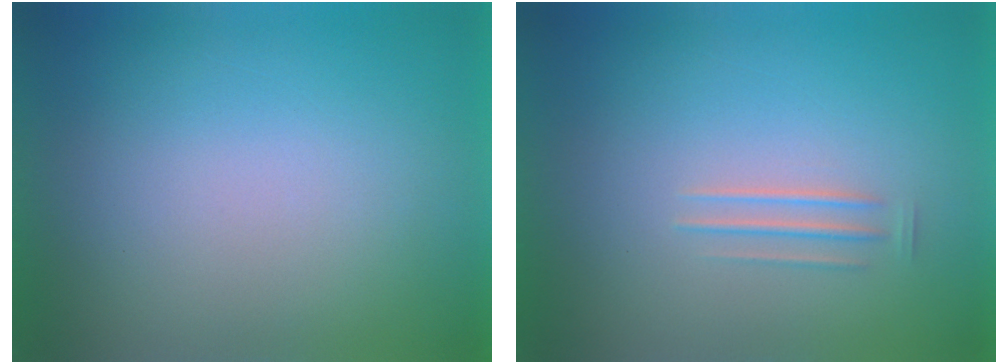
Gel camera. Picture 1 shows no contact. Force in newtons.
{"total": 1.7}